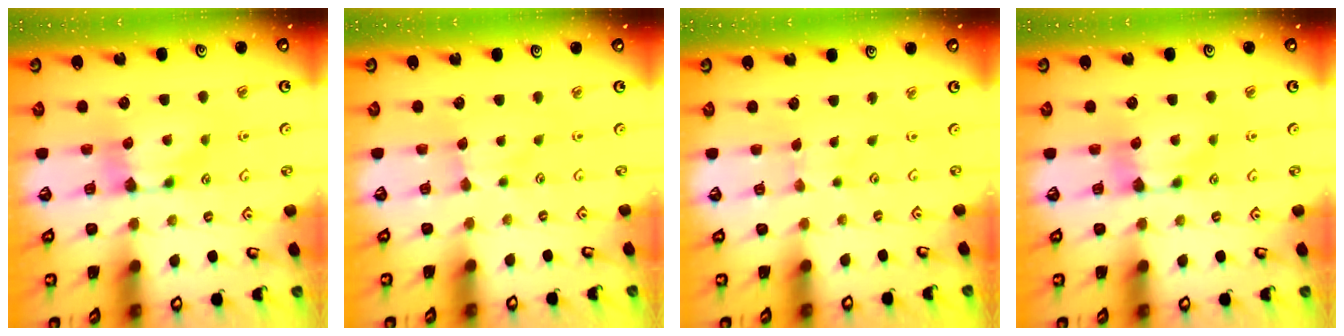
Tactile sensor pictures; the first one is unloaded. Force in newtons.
{"total": 1.7, "press": 1.6, "slide": 0.5}
{"total": 2.4, "press": 2.4, "slide": 0.1}
{"total": 0.0}